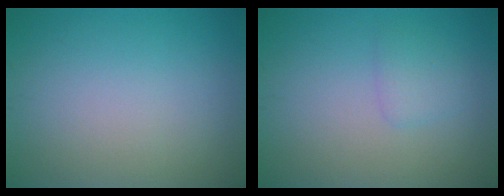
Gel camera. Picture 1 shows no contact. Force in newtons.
{"total": 1.5, "press": 1.4, "slide": 0.1}